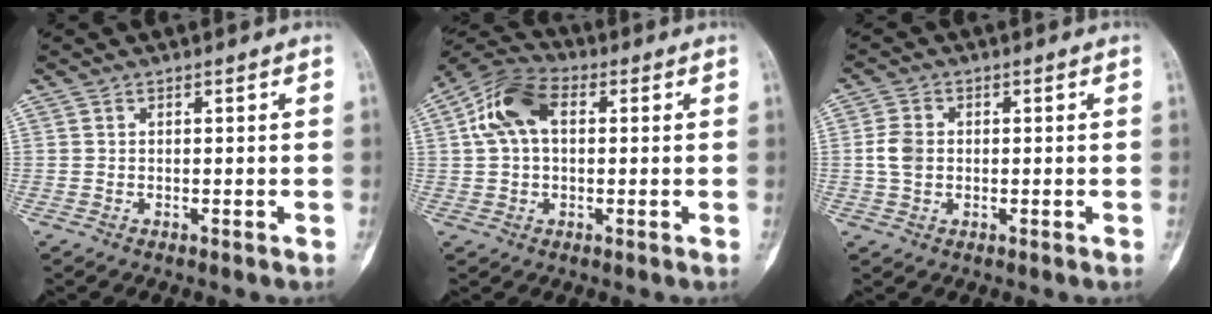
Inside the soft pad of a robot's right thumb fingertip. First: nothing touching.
{"total": 10.5, "force": [1.9, 6.9, 7.7], "torque": [-0.148, 0.029, 0.027]}
{"total": 4.0, "force": [0.0, 3.0, 2.6], "torque": [-0.054, 0.007, -0.004]}